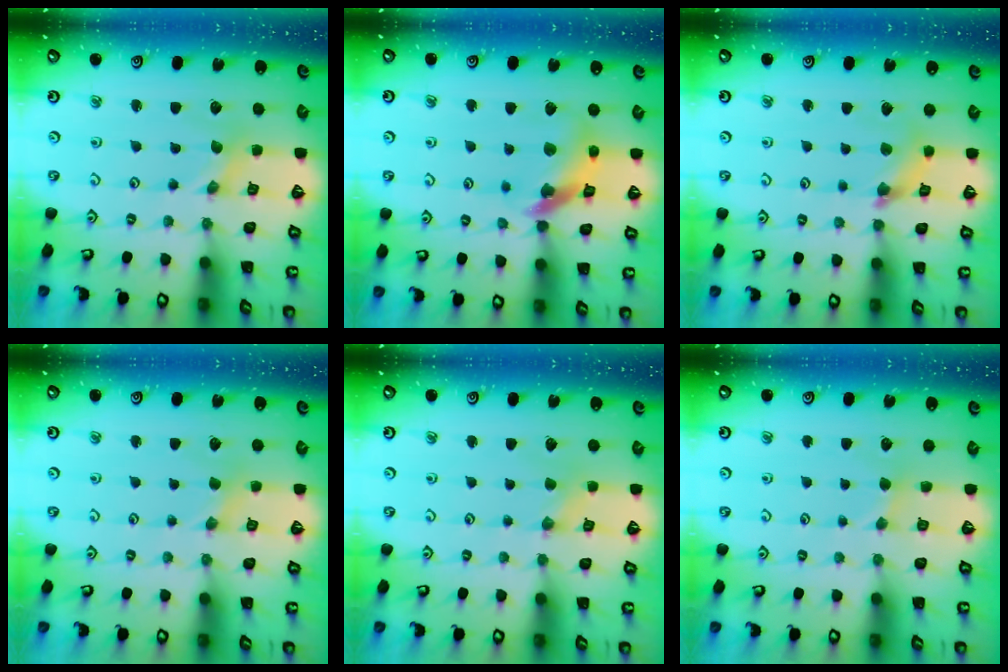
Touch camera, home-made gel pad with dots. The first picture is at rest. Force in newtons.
{"total": 12.5, "press": 12.5, "slide": 1.4}
{"total": 5.7, "press": 5.7, "slide": 0.5}
{"total": 1.5, "press": 1.5, "slide": 0.3}
{"total": 1.5, "press": 1.5, "slide": 0.3}
{"total": 1.6, "press": 1.5, "slide": 0.2}